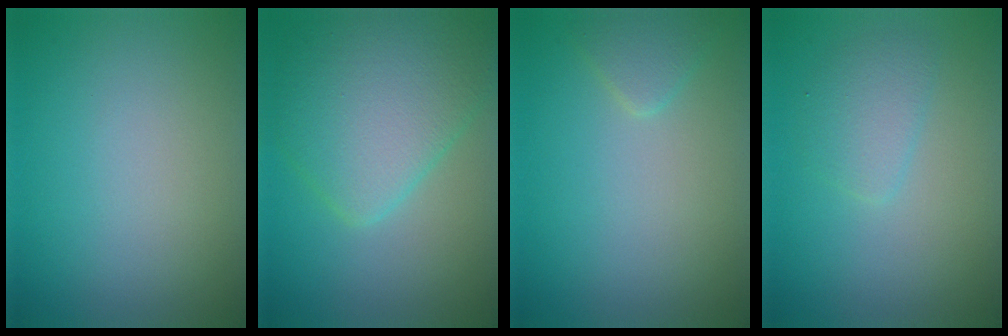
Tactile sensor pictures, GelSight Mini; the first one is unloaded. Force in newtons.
{"total": 7.2, "press": 7.2, "slide": 0.3}
{"total": 1.4, "press": 1.4, "slide": 0.1}
{"total": 2.0, "press": 2.0, "slide": 0.0}